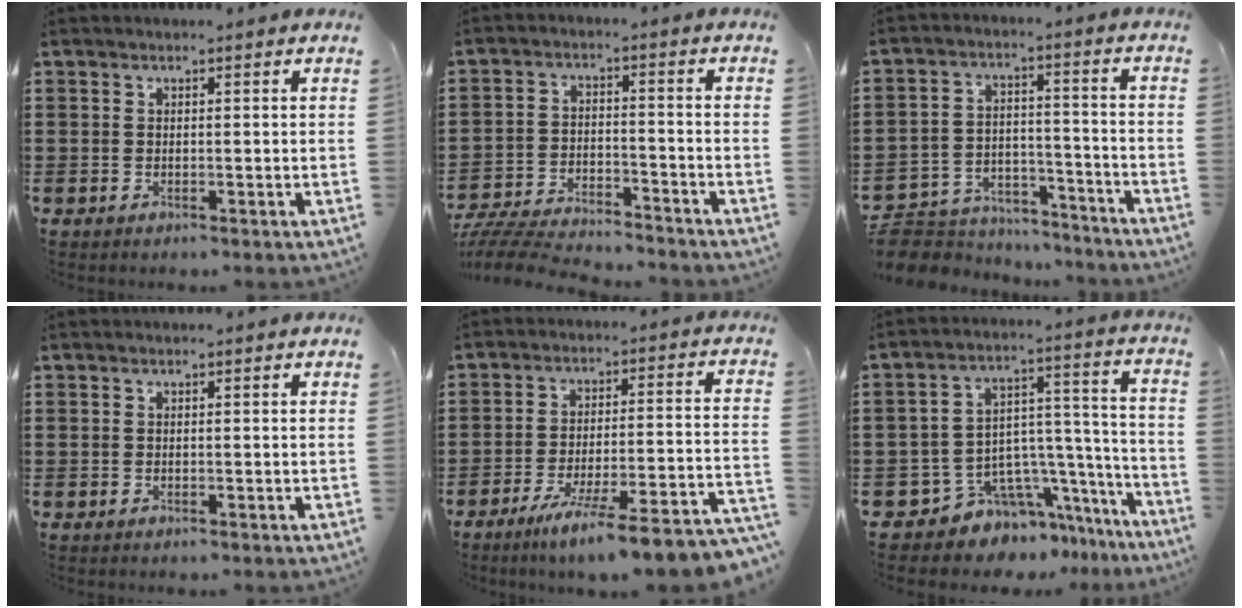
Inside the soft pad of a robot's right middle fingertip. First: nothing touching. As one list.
[{"total": 6.8, "force": [-6.6, 0.8, 1.4], "torque": [-0.034, 0.007, -0.131]}, {"total": 6.0, "force": [-5.6, 2.1, -0.1], "torque": [-0.012, 0.010, -0.117]}, {"total": 0.0}, {"total": 8.1, "force": [-6.7, -0.7, 4.4], "torque": [-0.063, -0.007, -0.127]}, {"total": 7.3, "force": [-5.3, 4.8, 1.2], "torque": [-0.043, -0.007, -0.096]}]